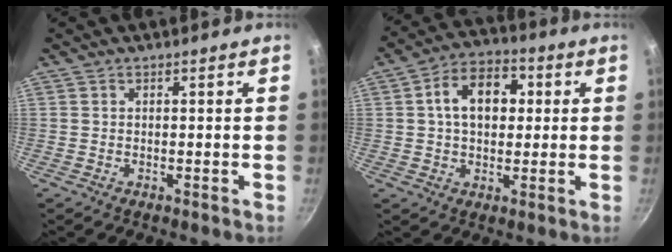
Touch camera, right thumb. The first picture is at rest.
{"total": 11.4, "force": [1.9, 7.9, 8.1], "torque": [-0.094, 0.018, 0.018]}